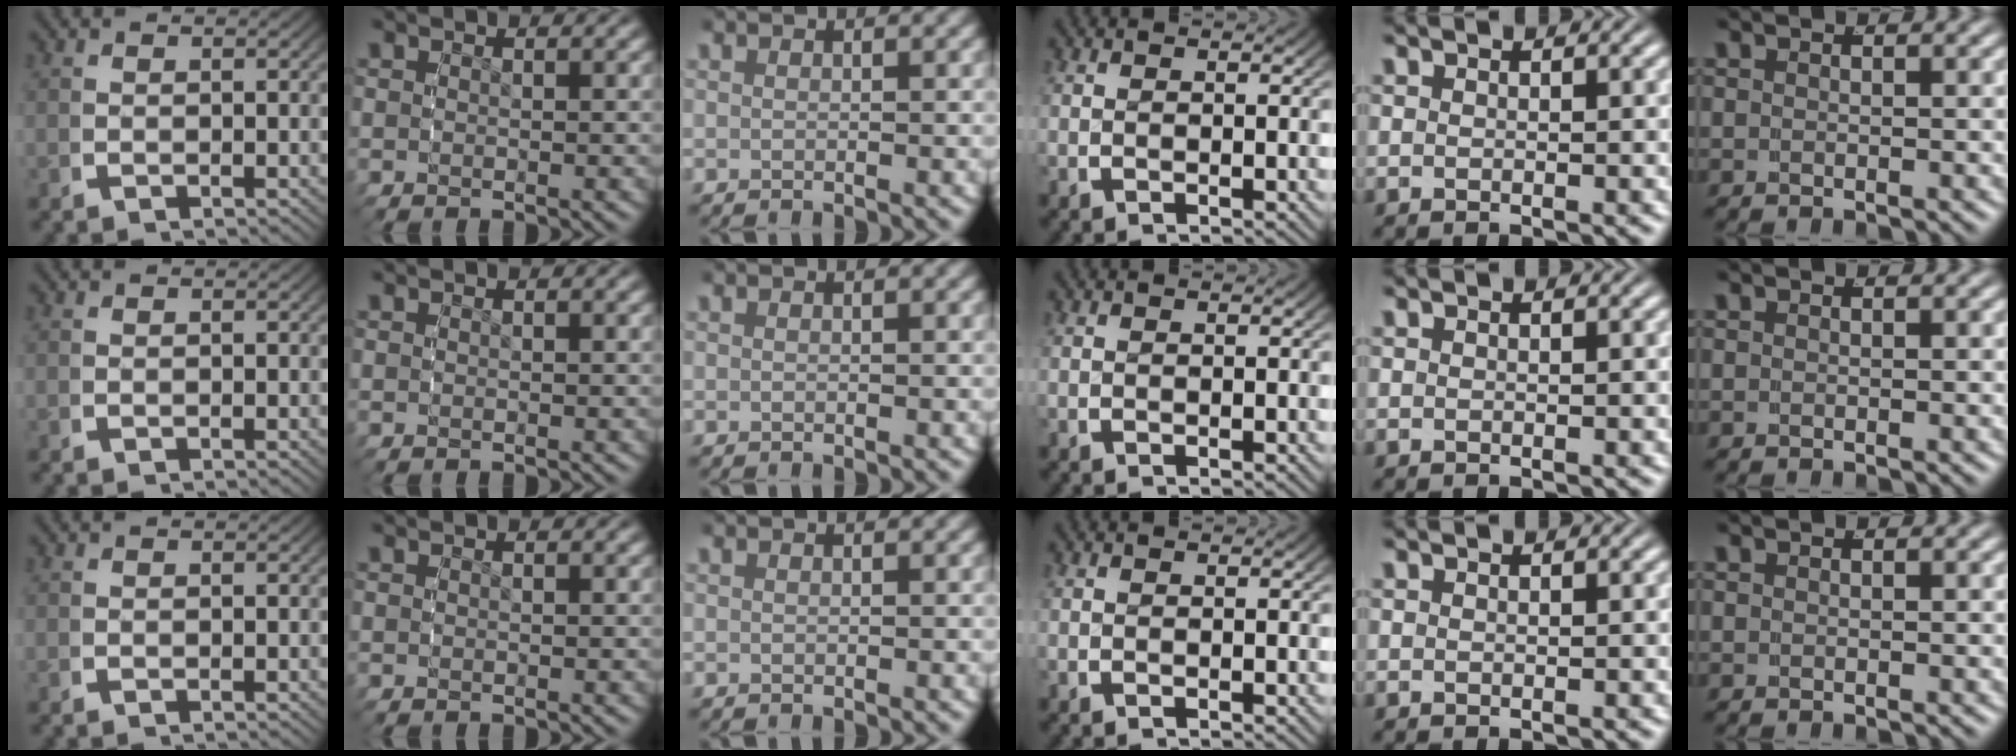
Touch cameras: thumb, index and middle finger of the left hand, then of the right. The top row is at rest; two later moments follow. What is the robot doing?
{"motion": "grasp_and_lifting", "object": "dispenser bottle"}